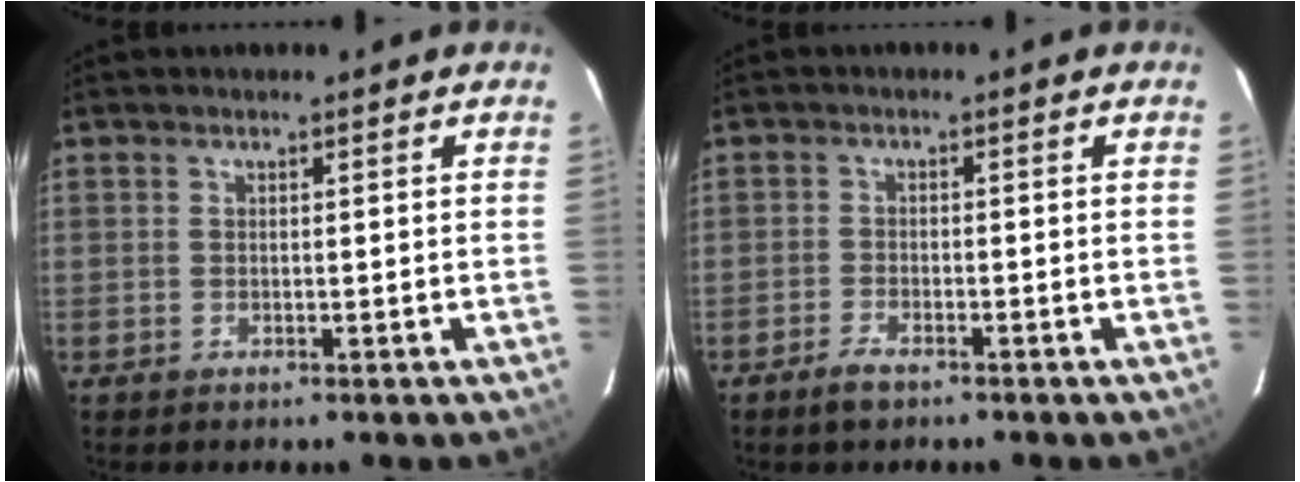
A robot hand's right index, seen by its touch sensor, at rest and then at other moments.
{"total": 3.0, "force": [-2.3, 1.1, 1.6], "torque": [-0.046, -0.001, -0.046]}